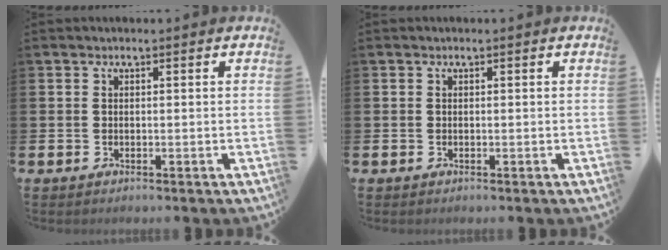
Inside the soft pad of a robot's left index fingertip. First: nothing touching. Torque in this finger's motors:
{"motor_torque": [0.00, 0.00, -0.04, 0.00]}